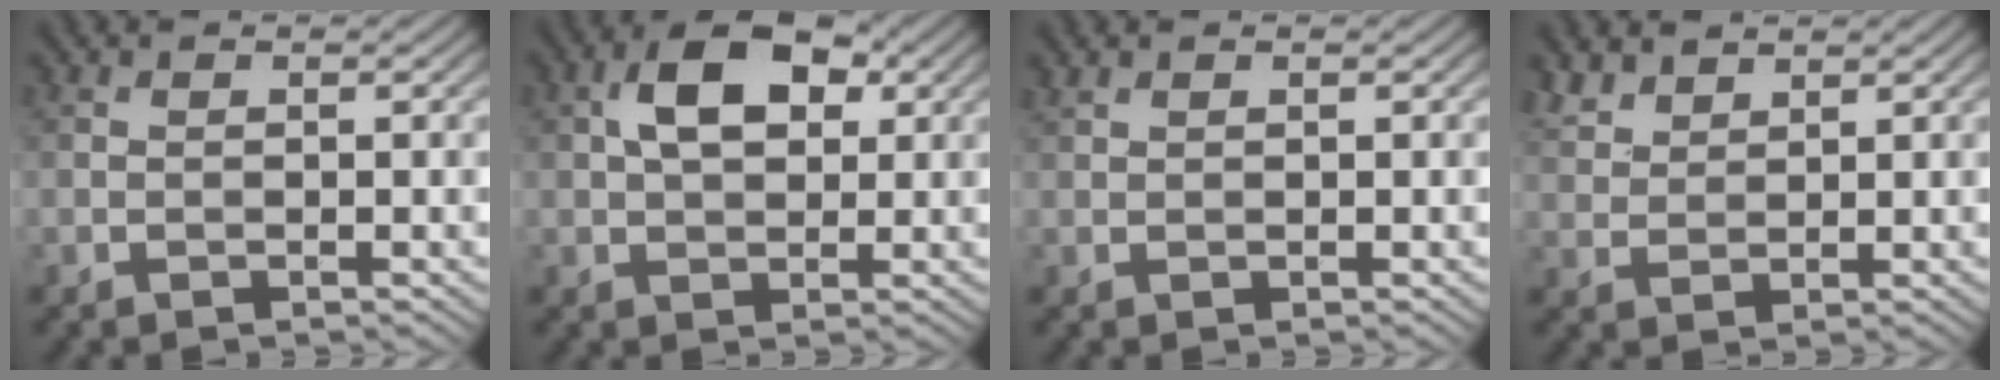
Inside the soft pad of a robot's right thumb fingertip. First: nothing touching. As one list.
[{"total": 7.1, "force": [2.0, 4.2, 5.4], "torque": [-0.097, 0.012, 0.027]}, {"total": 0.8, "force": [0.7, 0.2, 0.3], "torque": [-0.012, 0.003, 0.019]}, {"total": 3.3, "force": [2.8, 1.4, 1.2], "torque": [-0.032, 0.006, 0.066]}]